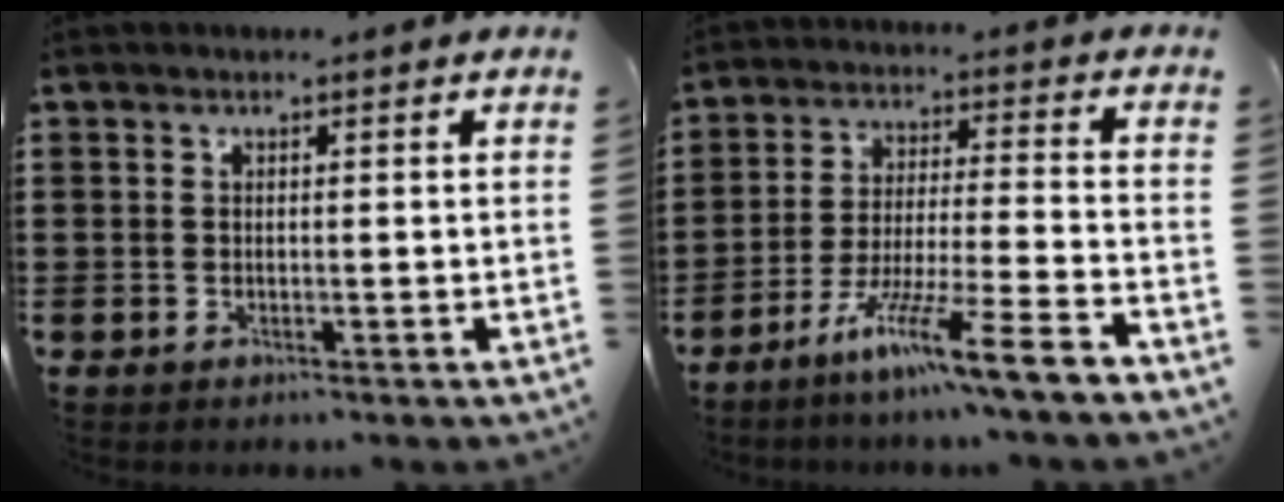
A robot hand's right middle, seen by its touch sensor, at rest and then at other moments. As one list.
[{"total": 10.3, "force": [-7.9, -0.5, 6.6], "torque": [-0.127, -0.005, -0.155]}]